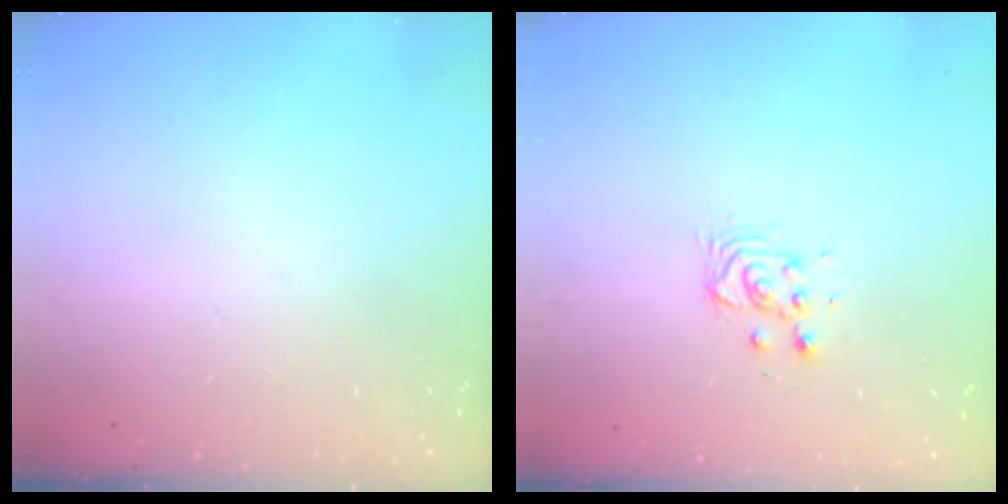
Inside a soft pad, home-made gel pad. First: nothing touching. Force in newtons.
{"total": 3.4, "press": 3.4, "slide": 0.4}